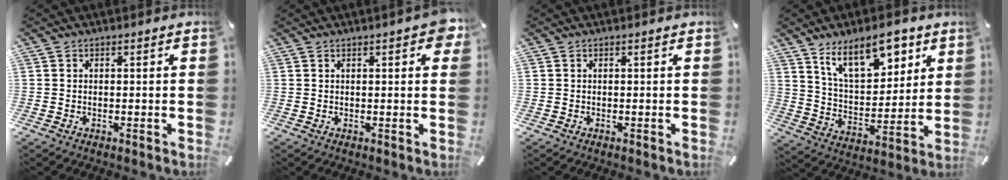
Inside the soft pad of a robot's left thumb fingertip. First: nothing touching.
{"total": 3.9, "force": [1.6, 1.1, 3.3], "torque": [-0.043, -0.003, 0.022]}
{"total": 0.0}
{"total": 14.9, "force": [9.5, 7.4, 8.7], "torque": [-0.139, -0.040, 0.169]}